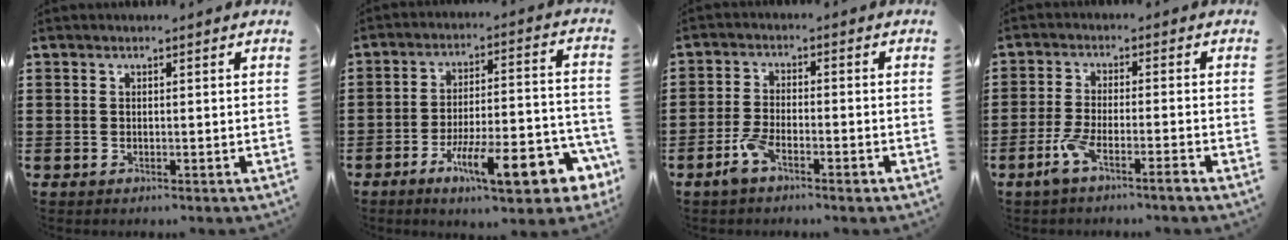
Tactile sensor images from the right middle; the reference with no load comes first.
{"total": 13.5, "force": [-7.6, 3.8, 10.5], "torque": [-0.168, 0.014, -0.130]}
{"total": 4.4, "force": [-2.8, 1.3, 3.1], "torque": [-0.080, -0.001, -0.058]}
{"total": 4.9, "force": [-3.3, 0.4, 3.7], "torque": [-0.088, -0.012, -0.063]}